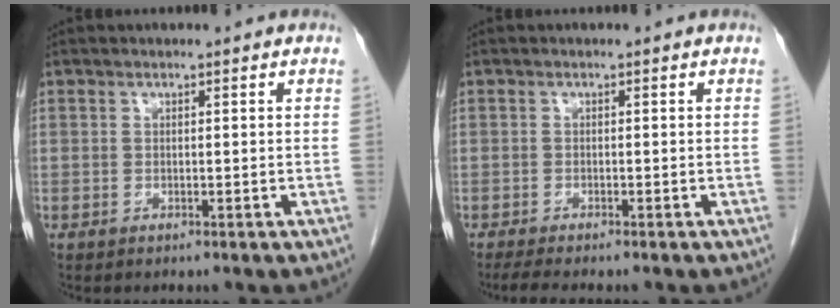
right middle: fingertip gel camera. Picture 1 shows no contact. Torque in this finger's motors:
{"motor_torque": [0.16, 0.03, 0.00, 0.00]}